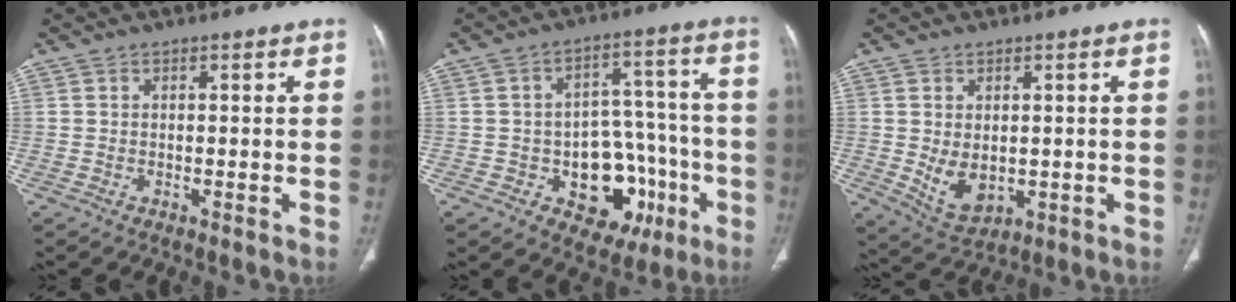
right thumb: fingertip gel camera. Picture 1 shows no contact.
{"total": 15.8, "force": [-5.6, 10.6, 10.3], "torque": [-0.082, 0.048, -0.065]}
{"total": 6.4, "force": [-0.3, 4.3, 4.8], "torque": [-0.073, -0.011, 0.017]}